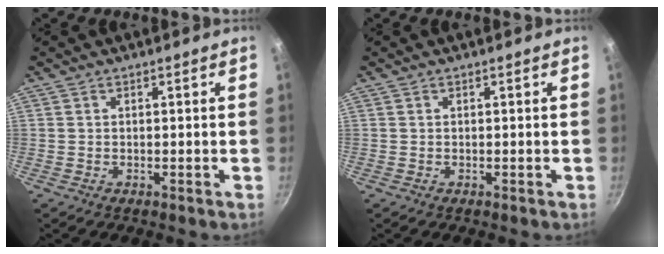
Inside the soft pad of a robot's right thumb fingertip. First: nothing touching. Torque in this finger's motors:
{"motor_torque": [0.00, 0.00, 0.00, 0.00, 0.00]}